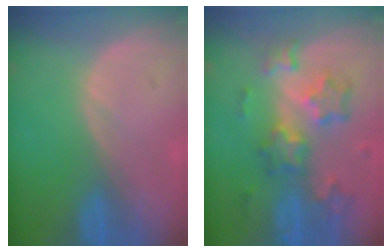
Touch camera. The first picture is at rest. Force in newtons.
{"total": 8.7, "press": 7.7, "slide": 4.1}